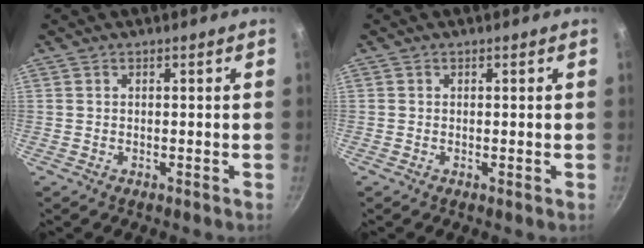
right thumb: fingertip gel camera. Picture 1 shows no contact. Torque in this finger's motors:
{"motor_torque": [0.04, -0.05, 0.21, -0.03, 0.07]}